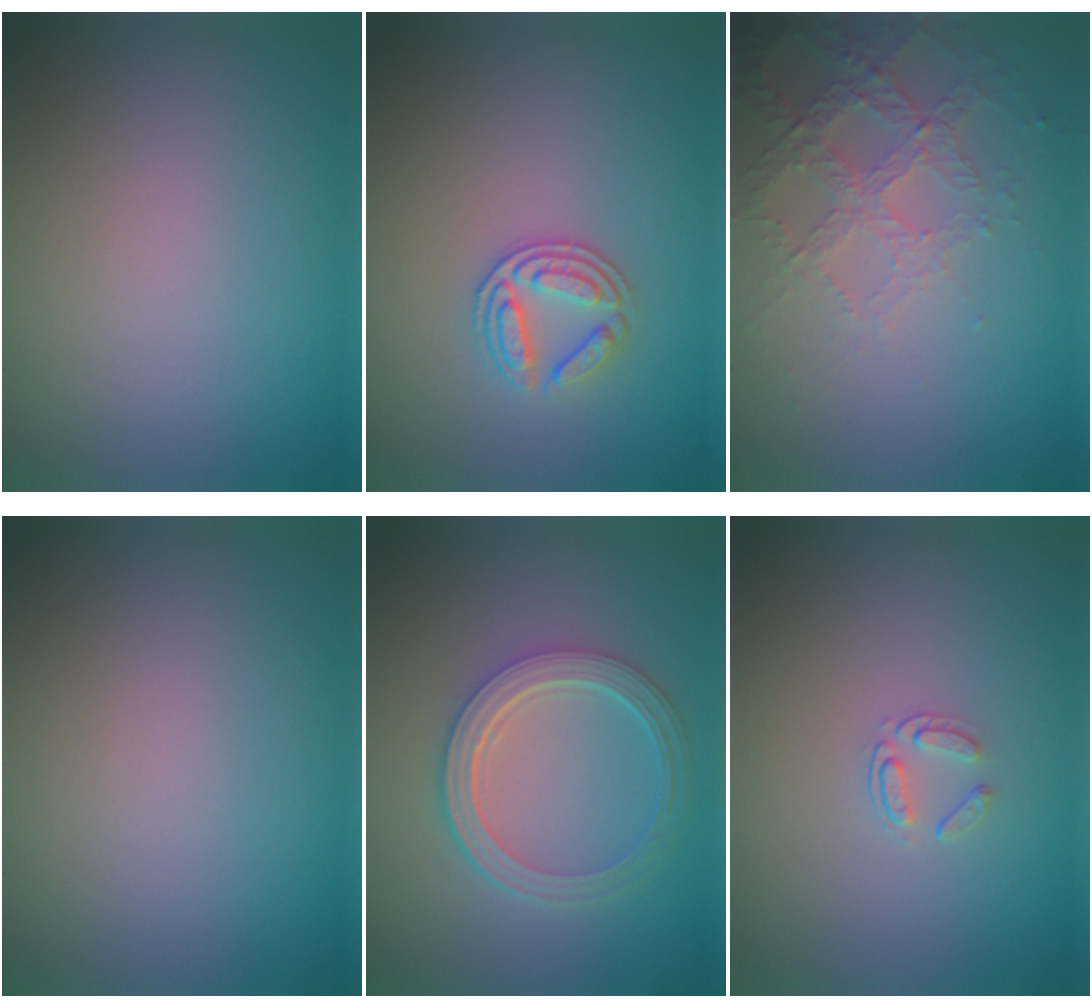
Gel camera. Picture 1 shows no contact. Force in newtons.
{"total": 2.9, "press": 2.6, "slide": 1.1}
{"total": 3.4, "press": 3.3, "slide": 0.8}
{"total": 0.0}
{"total": 5.0, "press": 3.7, "slide": 3.3}
{"total": 1.4, "press": 0.9, "slide": 1.1}